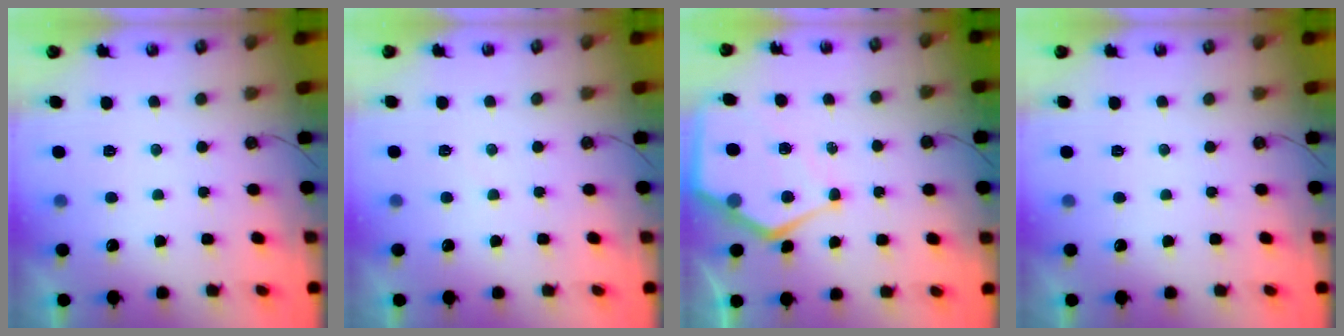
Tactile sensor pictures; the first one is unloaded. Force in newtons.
{"total": 3.8, "press": 3.7, "slide": 0.5}
{"total": 11.2, "press": 11.2, "slide": 1.2}
{"total": 0.0}